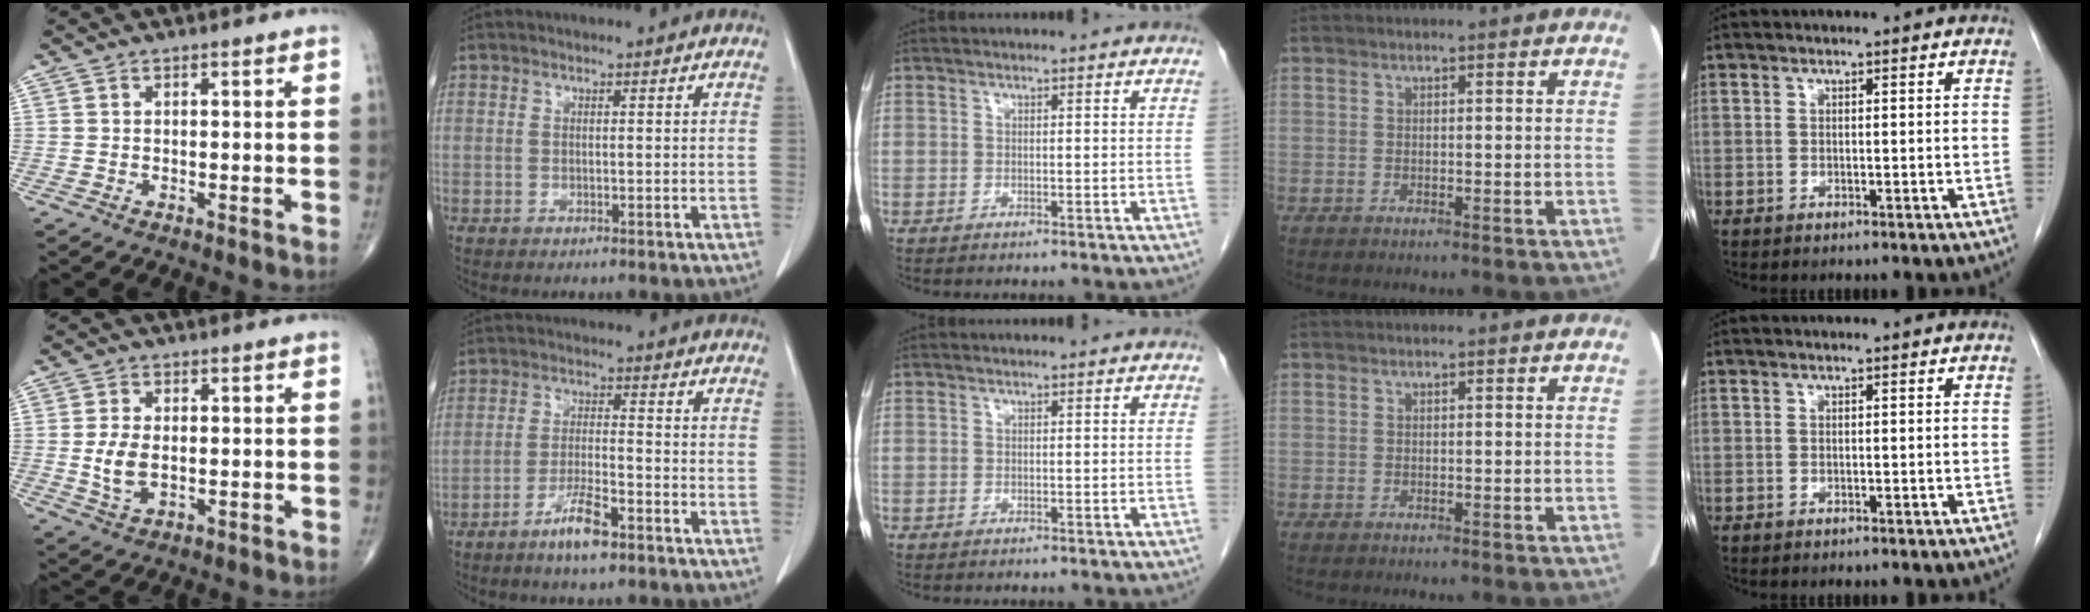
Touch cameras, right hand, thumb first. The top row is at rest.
{"thumb": {"total": 5.7, "force": [-0.3, 3.3, 4.7], "torque": [-0.096, -0.006, -0.001]}, "index": {"total": 5.9, "force": [-3.9, 0.7, 4.4], "torque": [-0.086, -0.004, -0.071]}}